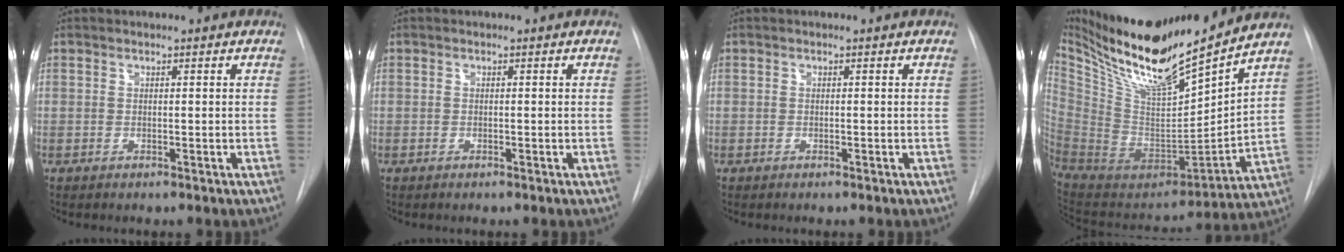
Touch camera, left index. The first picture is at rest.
{"total": 0.0}
{"total": 0.0}
{"total": 24.8, "force": [20.5, 2.5, 13.8], "torque": [-0.255, -0.020, 0.365]}